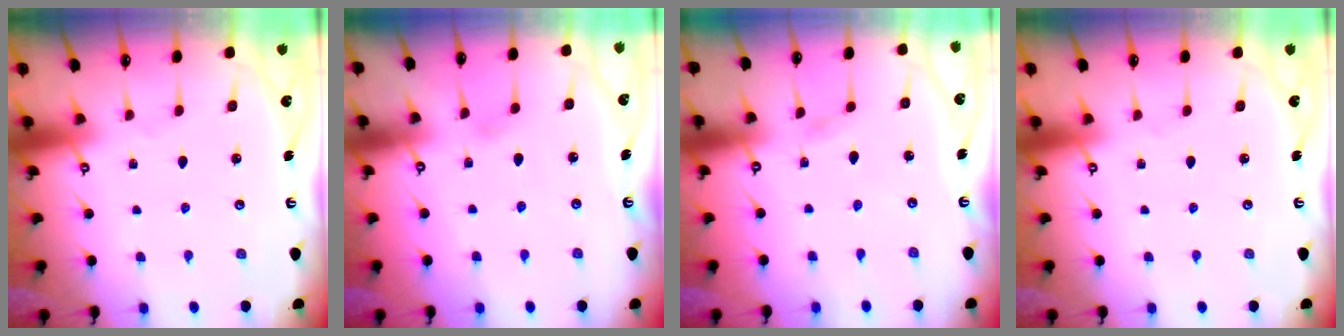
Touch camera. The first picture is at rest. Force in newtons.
{"total": 3.3, "press": 3.2, "slide": 0.4}
{"total": 2.1, "press": 2.1, "slide": 0.2}
{"total": 0.0}